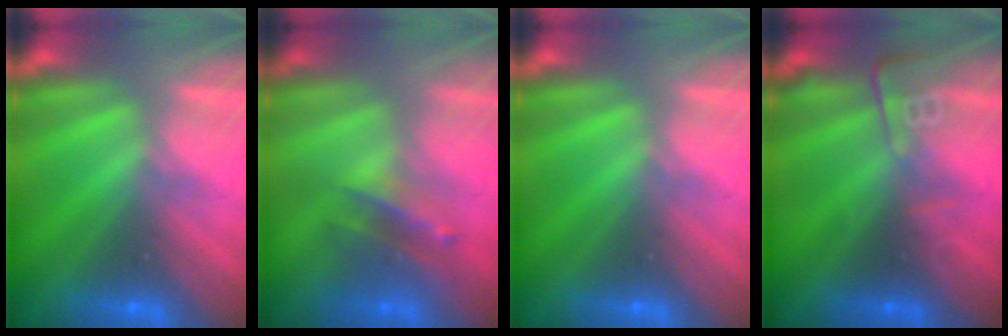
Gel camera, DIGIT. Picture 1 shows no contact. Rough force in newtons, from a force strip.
{"total": 2.5}
{"total": 0.0}
{"total": 2.7}